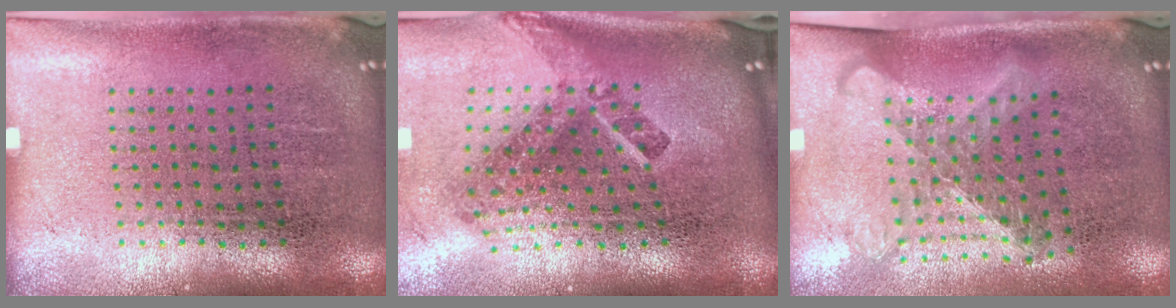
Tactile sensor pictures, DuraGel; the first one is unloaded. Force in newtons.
{"total": 2.7, "press": 1.6, "slide": 2.1}
{"total": 1.6, "press": 1.2, "slide": 1.0}